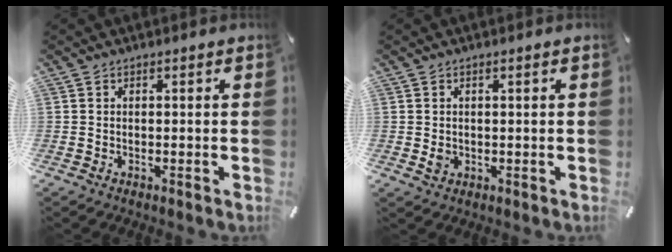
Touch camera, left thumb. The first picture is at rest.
{"total": 1.5, "force": [0.0, 1.4, 0.7], "torque": [-0.014, 0.002, 0.000]}